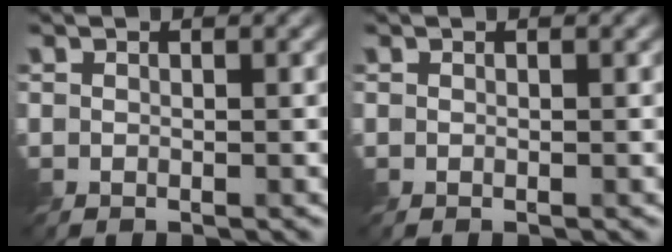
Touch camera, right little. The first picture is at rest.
{"total": 0.0}